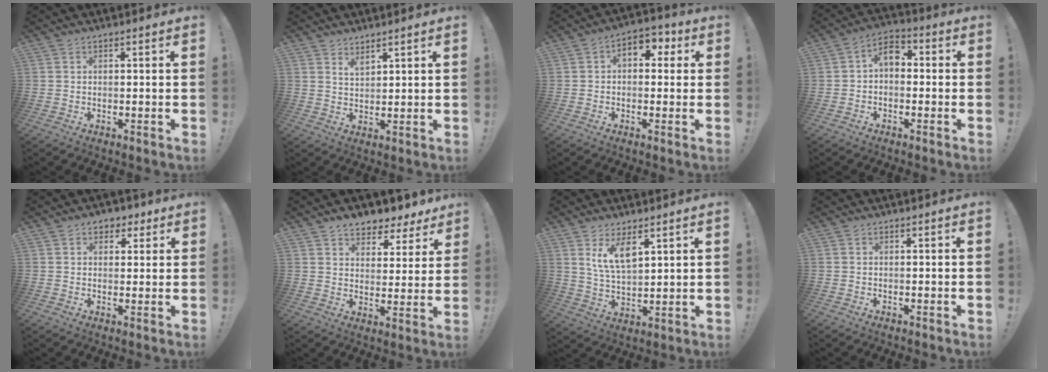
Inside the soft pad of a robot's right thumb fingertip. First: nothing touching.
{"total": 3.2, "force": [2.9, 1.0, 1.0], "torque": [-0.010, -0.020, 0.052]}
{"total": 6.2, "force": [1.1, 4.4, 4.2], "torque": [-0.048, 0.005, 0.018]}
{"total": 6.4, "force": [-0.2, 4.4, 4.6], "torque": [-0.086, 0.011, -0.002]}
{"total": 4.6, "force": [2.1, 3.7, 1.7], "torque": [-0.010, -0.009, 0.036]}
{"total": 6.8, "force": [5.8, 3.1, 1.7], "torque": [-0.017, -0.053, 0.105]}
{"total": 10.0, "force": [6.0, 5.3, 6.0], "torque": [-0.104, -0.029, 0.114]}
{"total": 0.0}